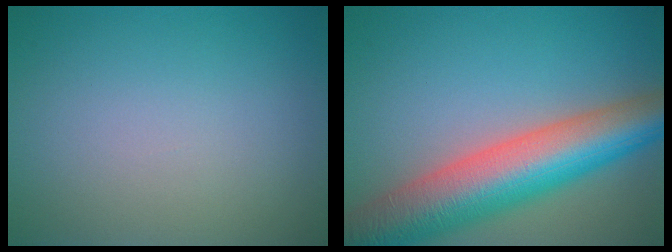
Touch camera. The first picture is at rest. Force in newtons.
{"total": 11.1, "press": 11.0, "slide": 0.5}